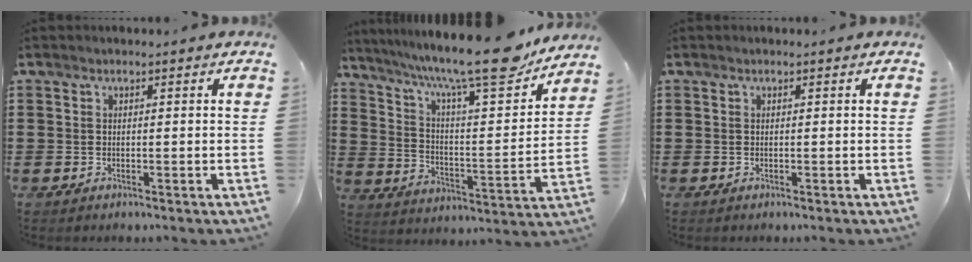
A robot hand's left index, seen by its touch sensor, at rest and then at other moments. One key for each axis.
{"total": 15.0, "fx": 11.9, "fy": 1.9, "fz": 8.9, "tx": -0.167, "ty": -0.076, "tz": 0.195}
{"total": 0.0}